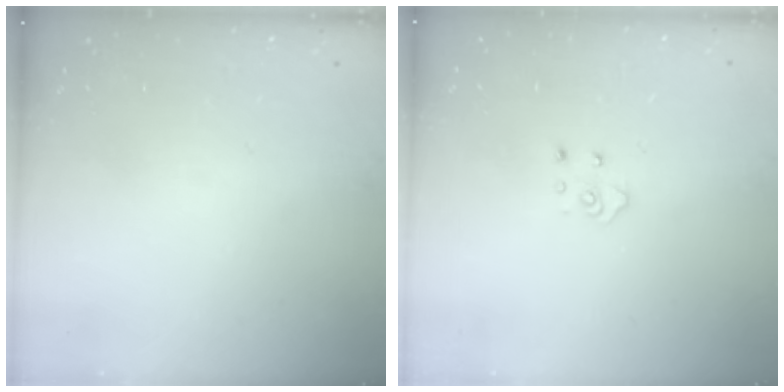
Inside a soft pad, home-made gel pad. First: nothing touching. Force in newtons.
{"total": 4.1, "press": 4.0, "slide": 0.5}